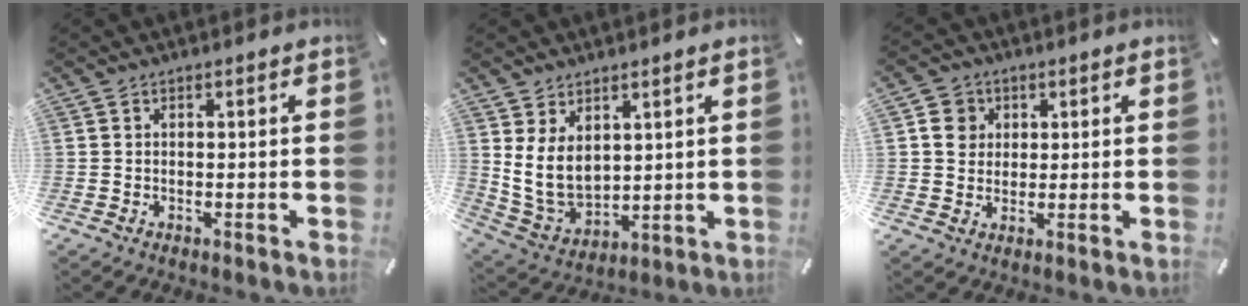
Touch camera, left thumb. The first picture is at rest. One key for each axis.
{"total": 9.2, "fx": 3.3, "fy": 6.9, "fz": 5.1, "tx": -0.118, "ty": -0.025, "tz": 0.066}
{"total": 4.7, "fx": 1.1, "fy": 4.5, "fz": 1.0, "tx": -0.011, "ty": 0.001, "tz": 0.017}